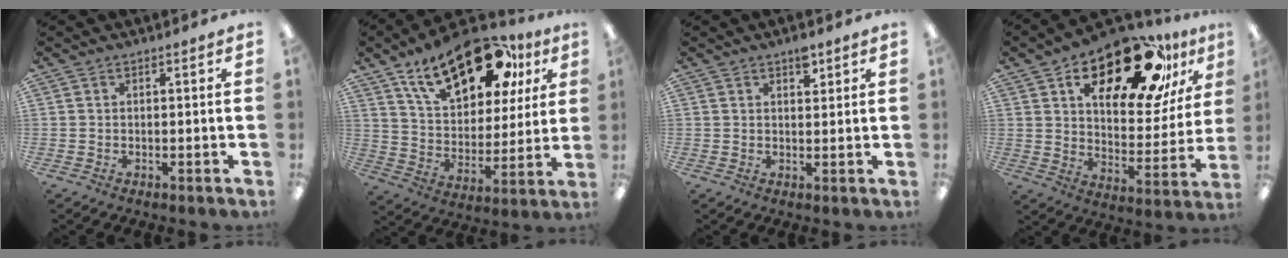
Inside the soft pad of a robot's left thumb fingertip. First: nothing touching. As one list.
[{"total": 22.5, "force": [14.4, 10.9, 13.5], "torque": [-0.208, -0.068, 0.247]}, {"total": 3.5, "force": [2.3, 1.6, 2.0], "torque": [-0.012, -0.011, 0.034]}, {"total": 23.4, "force": [15.9, 9.8, 14.1], "torque": [-0.209, -0.090, 0.262]}]